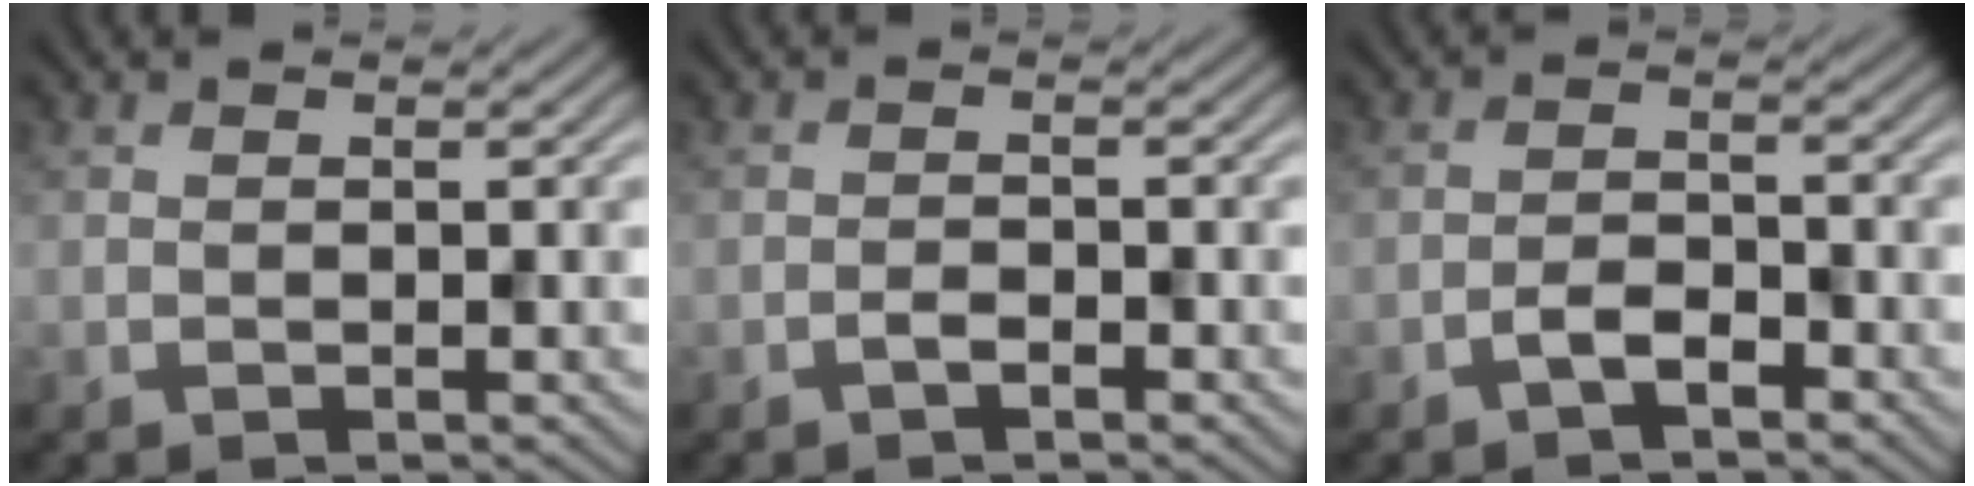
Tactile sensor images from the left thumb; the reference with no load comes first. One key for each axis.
{"total": 1.4, "fx": -1.0, "fy": 0.5, "fz": 0.9, "tx": -0.016, "ty": 0.002, "tz": -0.020}
{"total": 2.7, "fx": -1.9, "fy": 1.1, "fz": 1.7, "tx": -0.030, "ty": 0.005, "tz": -0.039}